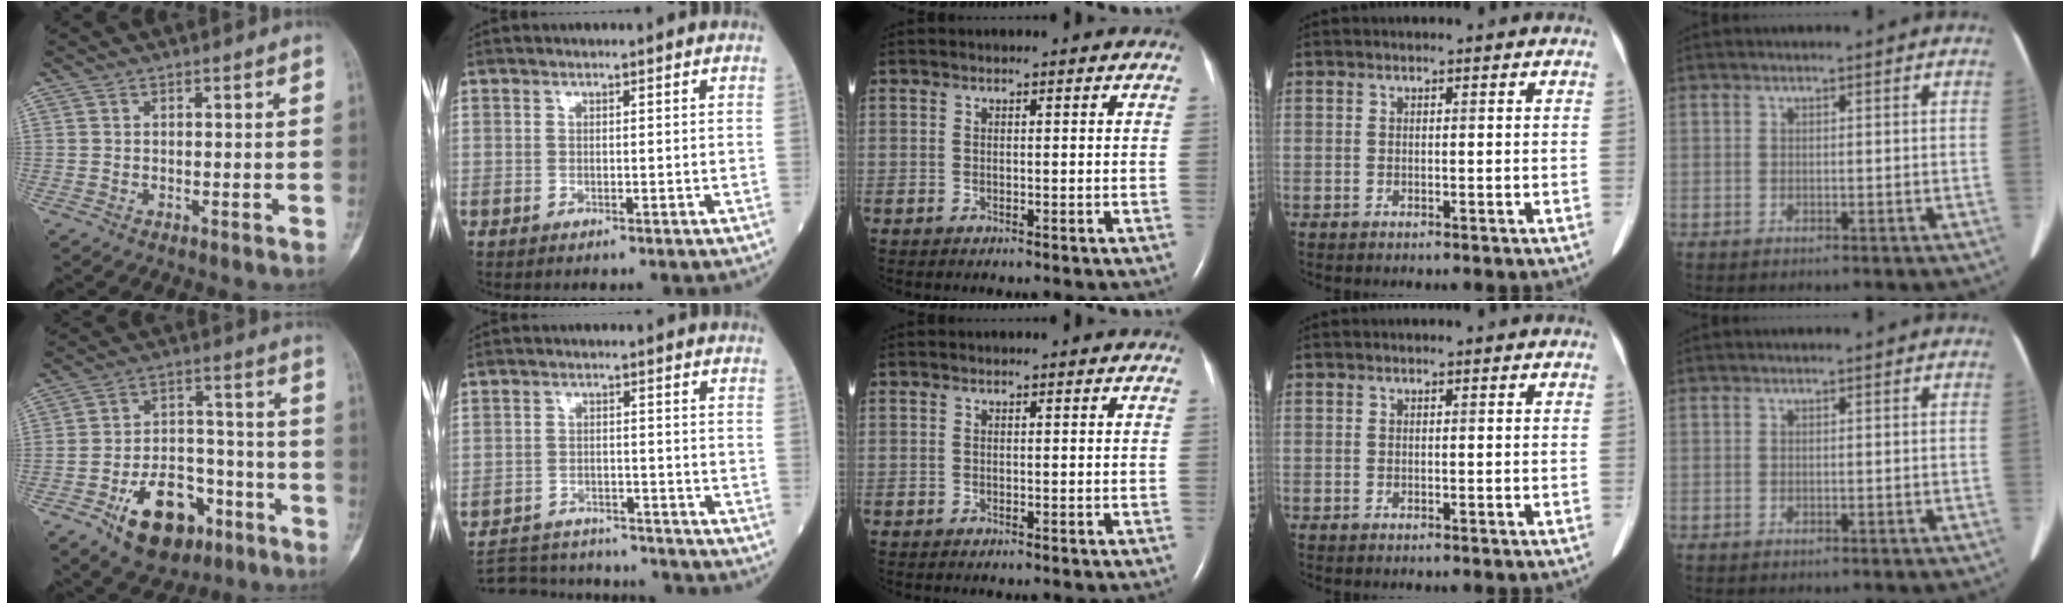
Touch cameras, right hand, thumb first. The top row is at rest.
{"thumb": {"total": 16.3, "force": [-8.6, 9.9, 9.8], "torque": [-0.118, 0.065, -0.127]}, "index": {"total": 13.3, "force": [-12.6, 3.0, 2.9], "torque": [-0.054, 0.010, -0.183]}}